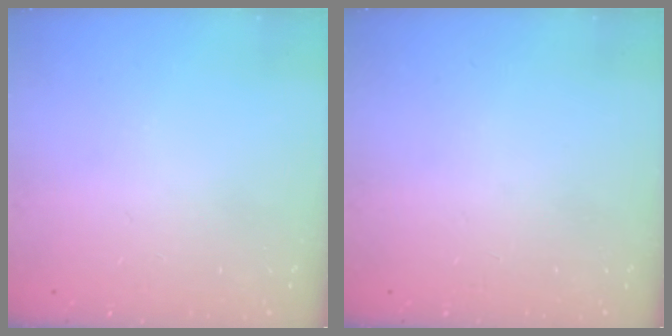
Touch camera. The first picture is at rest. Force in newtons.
{"total": 0.0}